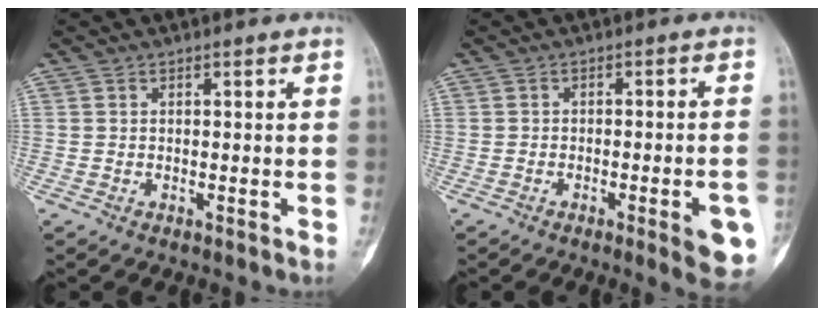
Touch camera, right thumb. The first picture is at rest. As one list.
[{"total": 8.2, "force": [-3.3, 1.8, 7.3], "torque": [-0.073, 0.010, -0.038]}]